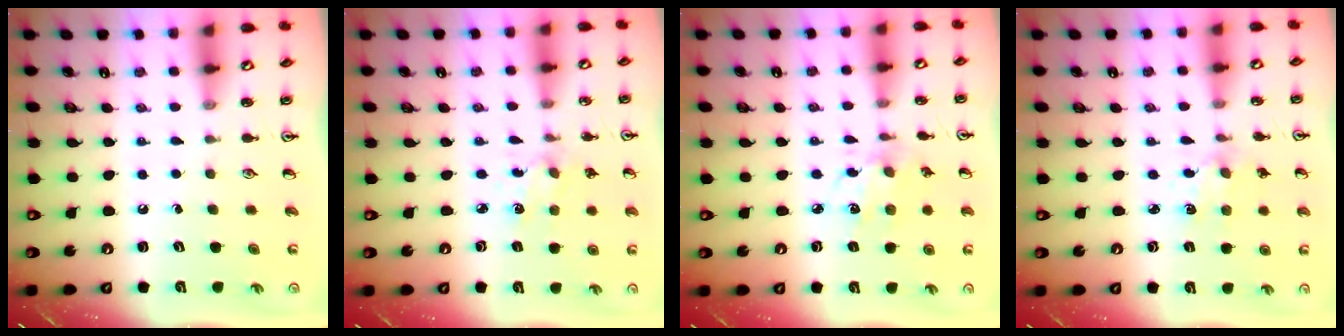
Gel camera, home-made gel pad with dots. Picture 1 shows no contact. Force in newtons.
{"total": 2.2, "press": 2.1, "slide": 0.5}
{"total": 6.1, "press": 6.0, "slide": 0.4}
{"total": 3.7, "press": 3.6, "slide": 0.5}